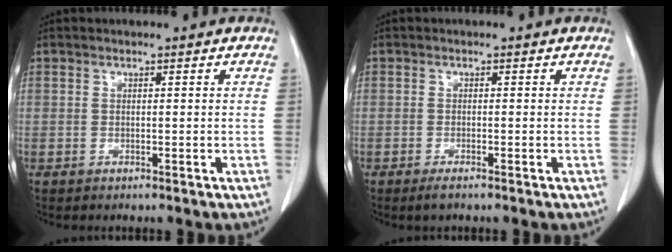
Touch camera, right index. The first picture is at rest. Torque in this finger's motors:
{"motor_torque": [0.33, -0.24, 0.07, 0.03]}